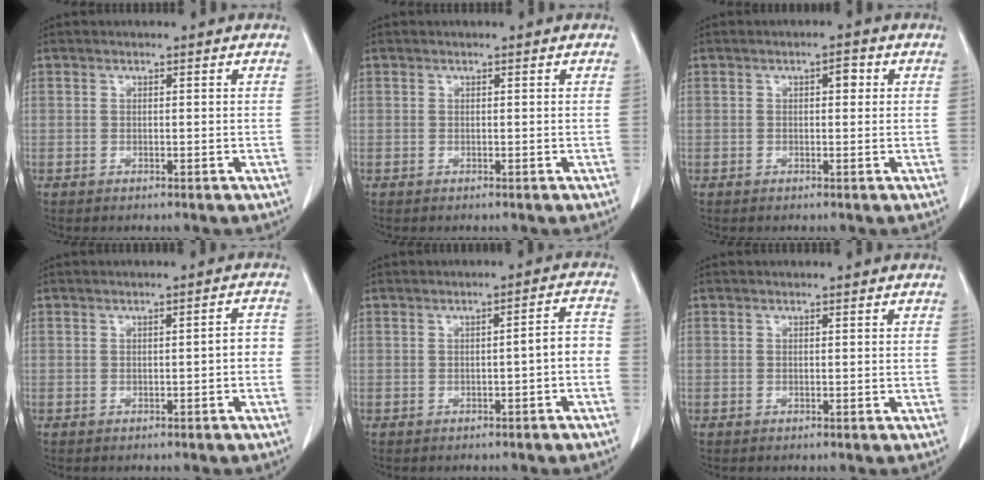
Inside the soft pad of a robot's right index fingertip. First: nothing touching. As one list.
[{"total": 0.0}, {"total": 2.0, "force": [0.5, 0.9, 1.7], "torque": [-0.022, 0.010, 0.007]}, {"total": 2.0, "force": [-0.6, 0.5, 1.8], "torque": [-0.020, 0.006, -0.007]}, {"total": 3.6, "force": [-1.2, 0.6, 3.3], "torque": [-0.037, 0.016, -0.017]}, {"total": 0.0}]